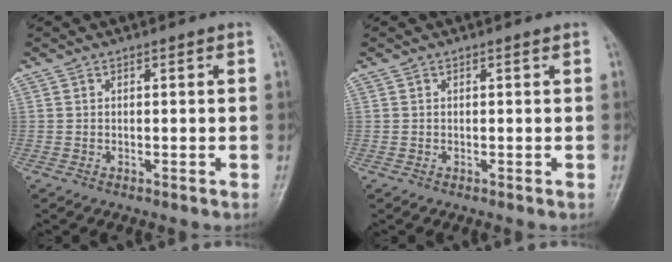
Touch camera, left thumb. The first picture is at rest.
{"total": 0.0}